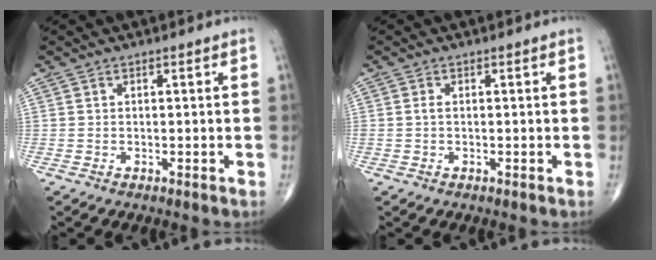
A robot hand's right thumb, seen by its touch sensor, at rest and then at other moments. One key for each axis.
{"total": 0.8, "fx": 0.0, "fy": 0.4, "fz": 0.6, "tx": -0.014, "ty": 0.000, "tz": -0.001}